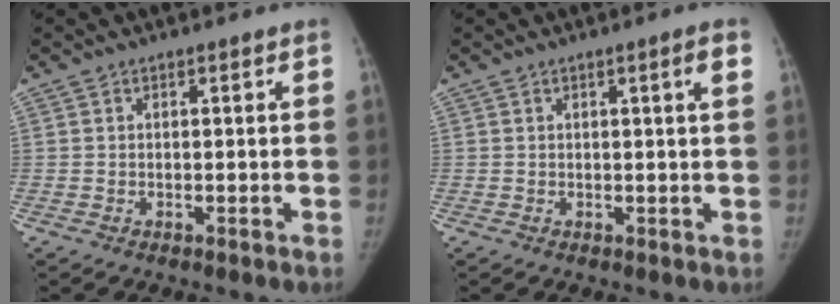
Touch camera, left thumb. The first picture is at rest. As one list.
[{"total": 2.3, "force": [0.9, -0.1, 2.1], "torque": [-0.033, -0.002, 0.013]}]